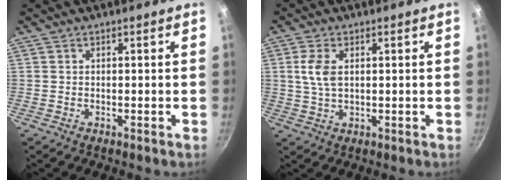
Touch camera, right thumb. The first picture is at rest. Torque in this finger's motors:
{"motor_torque": [0.05, -0.03, 0.64, 0.12, 0.08]}